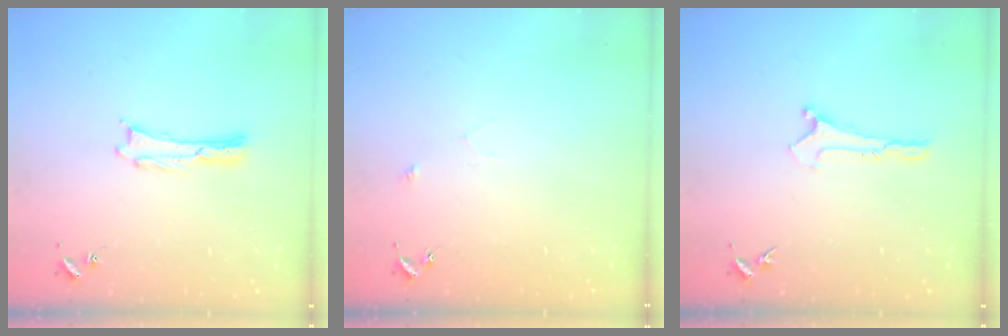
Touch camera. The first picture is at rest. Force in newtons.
{"total": 2.5, "press": 2.5, "slide": 0.2}
{"total": 0.0}